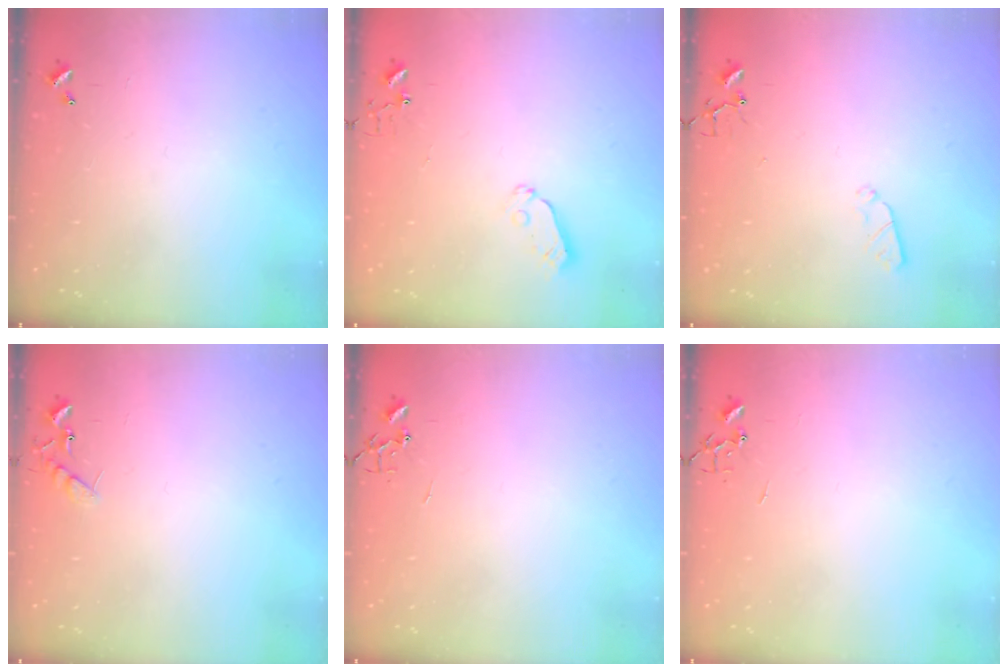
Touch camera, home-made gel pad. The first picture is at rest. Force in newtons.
{"total": 4.1, "press": 4.1, "slide": 0.1}
{"total": 4.5, "press": 4.5, "slide": 0.4}
{"total": 7.6, "press": 7.6, "slide": 0.7}
{"total": 0.0}
{"total": 0.0}